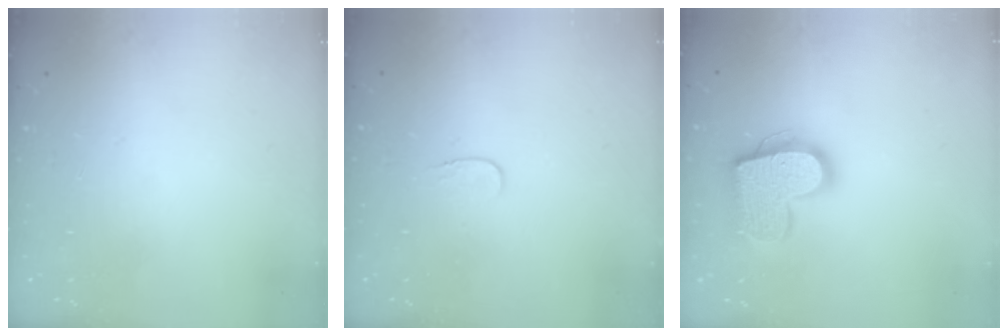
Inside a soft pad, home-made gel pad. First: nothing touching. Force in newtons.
{"total": 3.5, "press": 3.5, "slide": 0.4}
{"total": 15.8, "press": 15.8, "slide": 1.0}